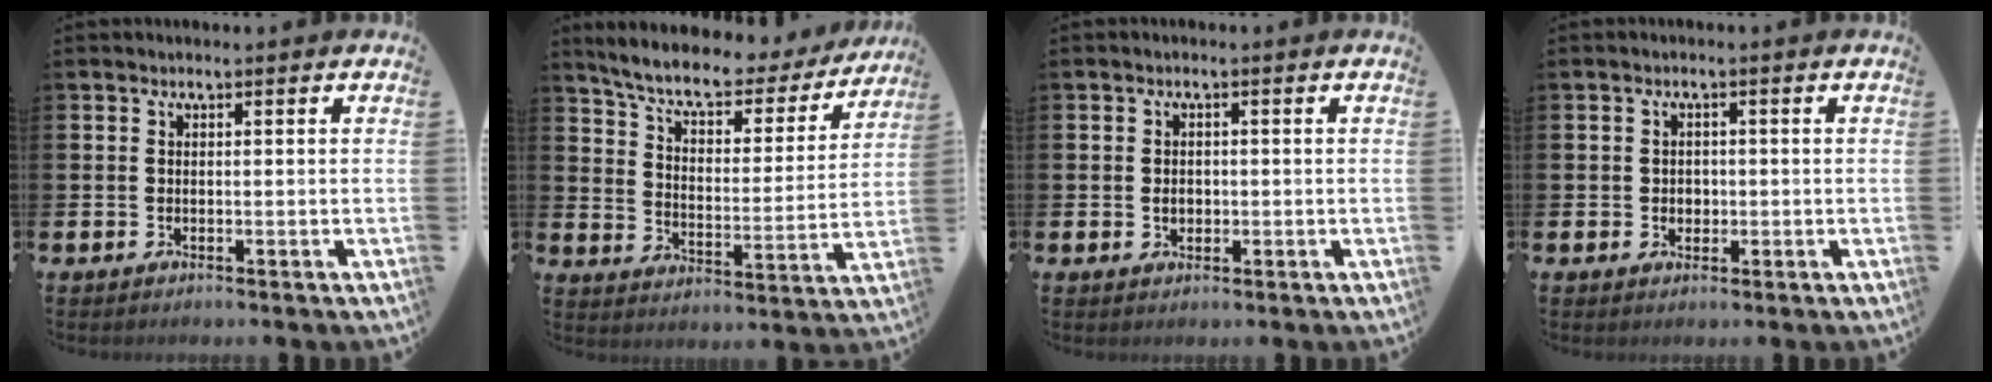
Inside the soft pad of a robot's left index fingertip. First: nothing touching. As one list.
[{"total": 7.7, "force": [6.9, 1.9, 2.8], "torque": [-0.083, -0.049, 0.114]}, {"total": 1.7, "force": [-0.1, 1.3, 1.0], "torque": [-0.009, 0.004, -0.007]}, {"total": 1.6, "force": [0.1, 1.5, 0.7], "torque": [0.005, 0.001, -0.005]}]